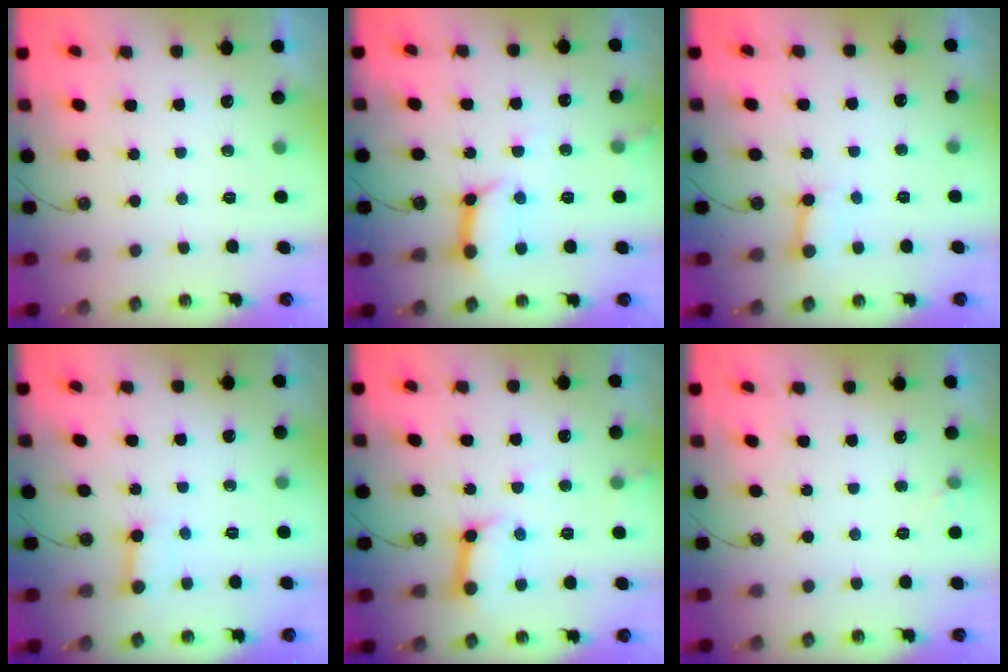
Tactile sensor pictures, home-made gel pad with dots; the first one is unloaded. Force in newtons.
{"total": 12.3, "press": 12.3, "slide": 1.3}
{"total": 3.5, "press": 3.5, "slide": 0.3}
{"total": 3.9, "press": 3.9, "slide": 0.5}
{"total": 9.8, "press": 9.7, "slide": 1.1}
{"total": 5.1, "press": 5.1, "slide": 0.5}